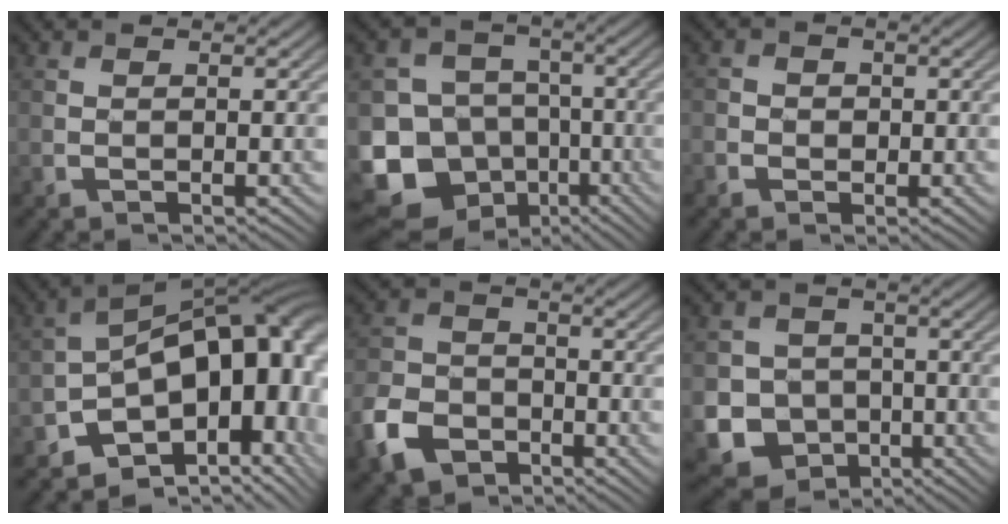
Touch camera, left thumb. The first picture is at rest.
{"total": 15.7, "force": [-7.2, 13.1, 4.8], "torque": [-0.154, -0.031, -0.125]}
{"total": 2.2, "force": [-0.5, 2.1, 0.5], "torque": [-0.005, -0.002, -0.015]}
{"total": 15.6, "force": [-3.6, 9.5, 11.9], "torque": [-0.151, -0.009, -0.051]}
{"total": 7.3, "force": [-4.4, 4.9, 3.1], "torque": [-0.083, -0.009, -0.101]}
{"total": 8.7, "force": [-2.7, 7.8, 2.6], "torque": [-0.069, -0.023, -0.077]}